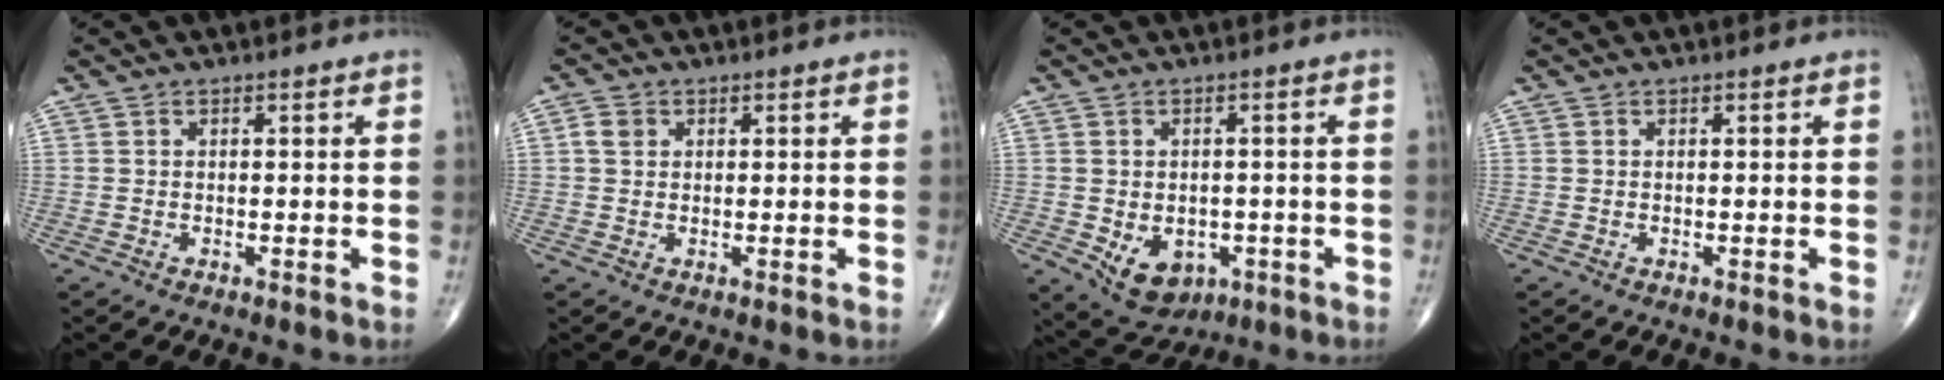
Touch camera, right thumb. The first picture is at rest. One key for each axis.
{"total": 2.4, "fx": 0.7, "fy": 2.0, "fz": 1.2, "tx": -0.018, "ty": 0.004, "tz": 0.012}
{"total": 8.6, "fx": -2.6, "fy": 6.4, "fz": 5.1, "tx": -0.059, "ty": 0.007, "tz": -0.022}
{"total": 0.0}